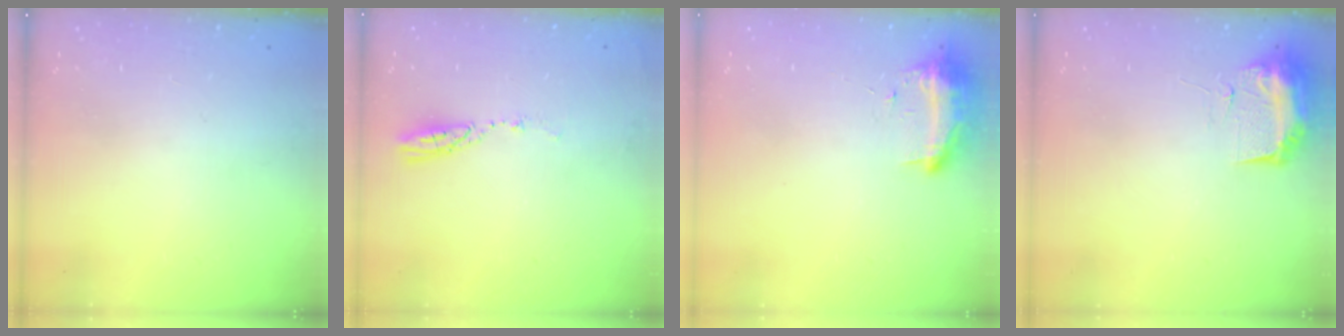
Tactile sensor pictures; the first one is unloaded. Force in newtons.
{"total": 3.8, "press": 3.8, "slide": 0.3}
{"total": 9.9, "press": 9.8, "slide": 1.0}
{"total": 9.4, "press": 9.4, "slide": 0.9}